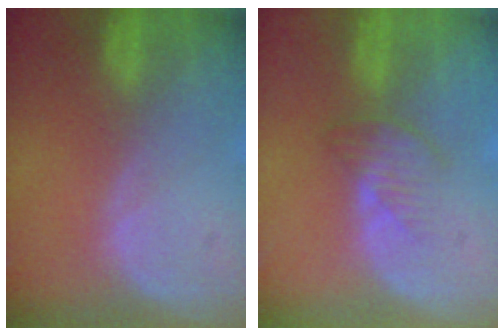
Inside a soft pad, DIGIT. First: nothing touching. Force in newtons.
{"total": 3.6, "press": 3.1, "slide": 1.7}